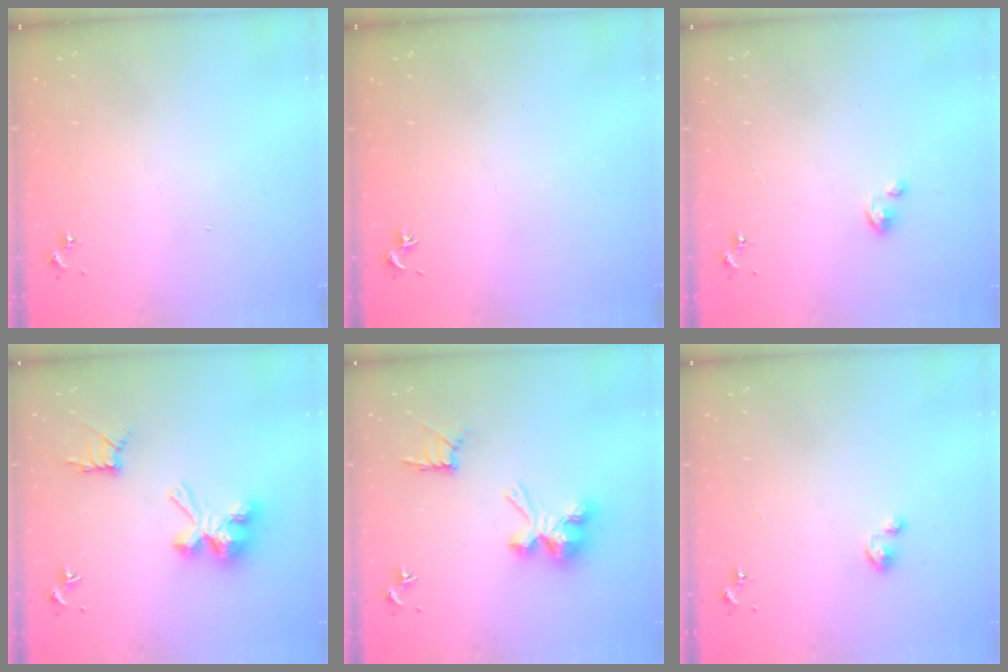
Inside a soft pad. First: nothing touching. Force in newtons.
{"total": 0.0}
{"total": 2.9, "press": 2.9, "slide": 0.2}
{"total": 14.2, "press": 14.2, "slide": 0.3}
{"total": 12.1, "press": 12.1, "slide": 0.1}
{"total": 1.8, "press": 1.8, "slide": 0.2}